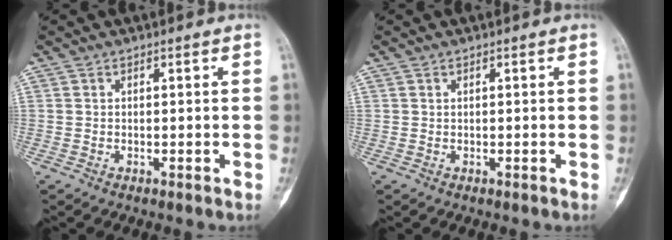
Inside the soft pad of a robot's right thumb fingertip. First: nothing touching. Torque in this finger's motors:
{"motor_torque": [-0.07, 0.41, 0.17, -0.29, 0.05]}